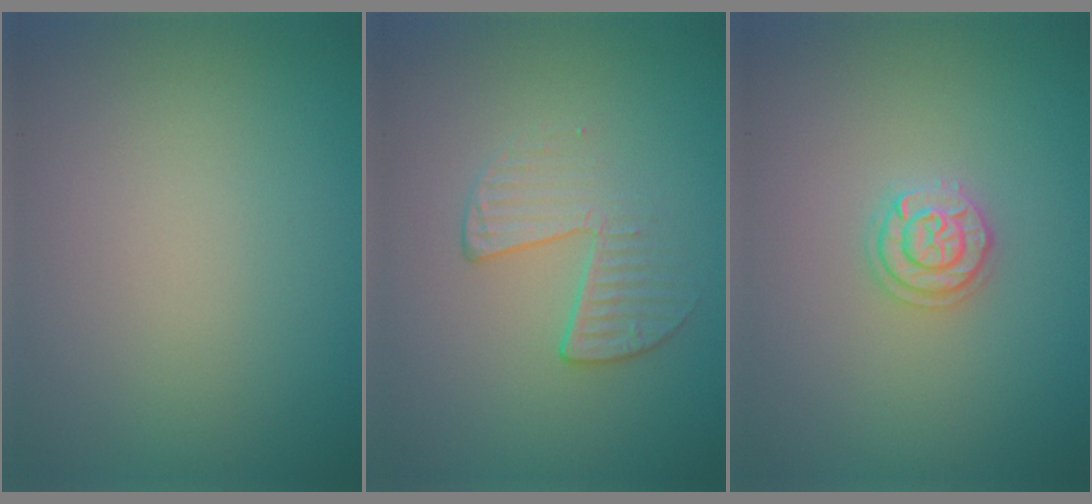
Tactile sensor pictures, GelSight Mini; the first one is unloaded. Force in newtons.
{"total": 2.2, "press": 1.3, "slide": 1.8}
{"total": 2.0, "press": 1.9, "slide": 0.3}